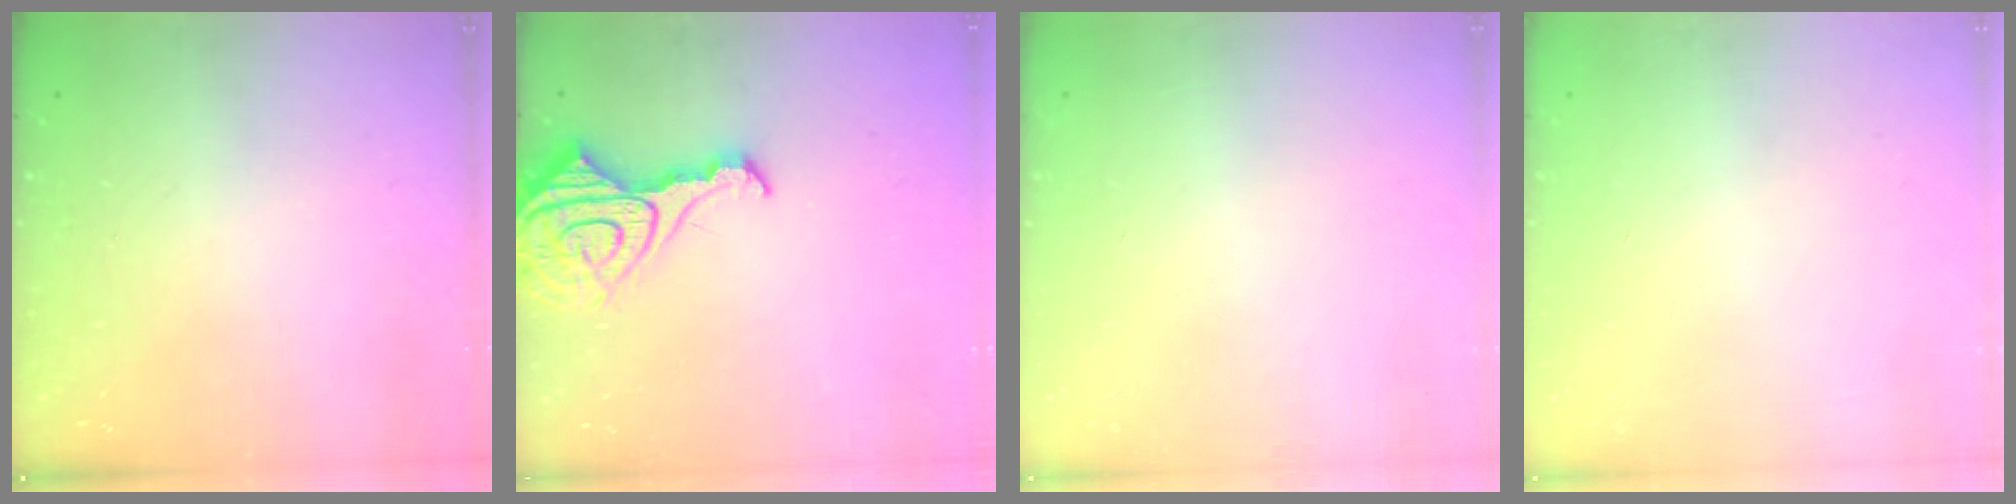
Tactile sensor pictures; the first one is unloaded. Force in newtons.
{"total": 15.8, "press": 15.7, "slide": 1.5}
{"total": 0.0}
{"total": 0.0}